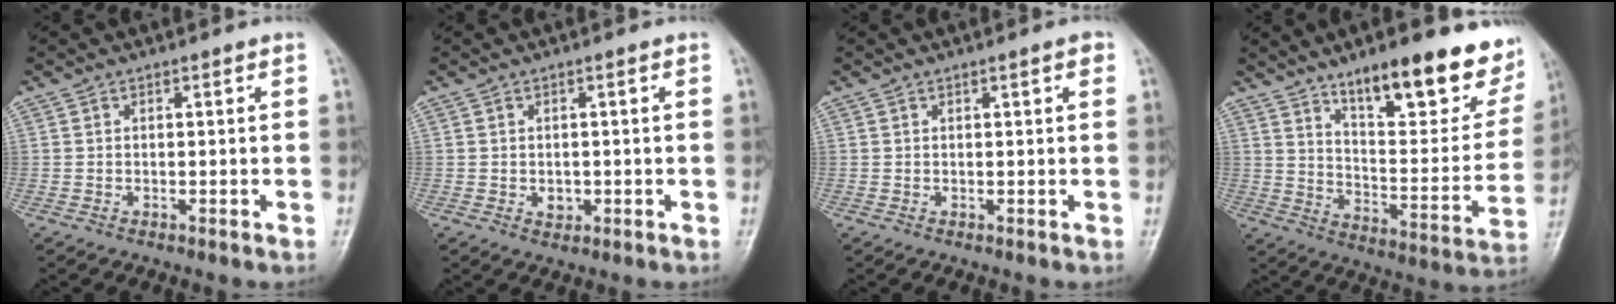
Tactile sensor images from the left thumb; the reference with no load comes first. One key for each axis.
{"total": 1.9, "fx": -0.2, "fy": 1.5, "fz": 1.0, "tx": -0.008, "ty": 0.000, "tz": 0.000}
{"total": 1.4, "fx": 0.7, "fy": 0.3, "fz": 1.2, "tx": -0.016, "ty": 0.001, "tz": 0.007}
{"total": 22.6, "fx": 14.9, "fy": 7.3, "fz": 15.4, "tx": -0.162, "ty": -0.075, "tz": 0.223}